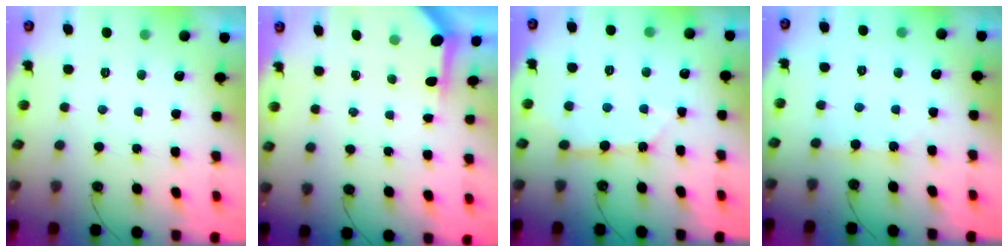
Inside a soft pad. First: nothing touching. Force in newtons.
{"total": 3.8, "press": 3.8, "slide": 0.3}
{"total": 9.5, "press": 9.5, "slide": 0.9}
{"total": 2.2, "press": 2.2, "slide": 0.4}